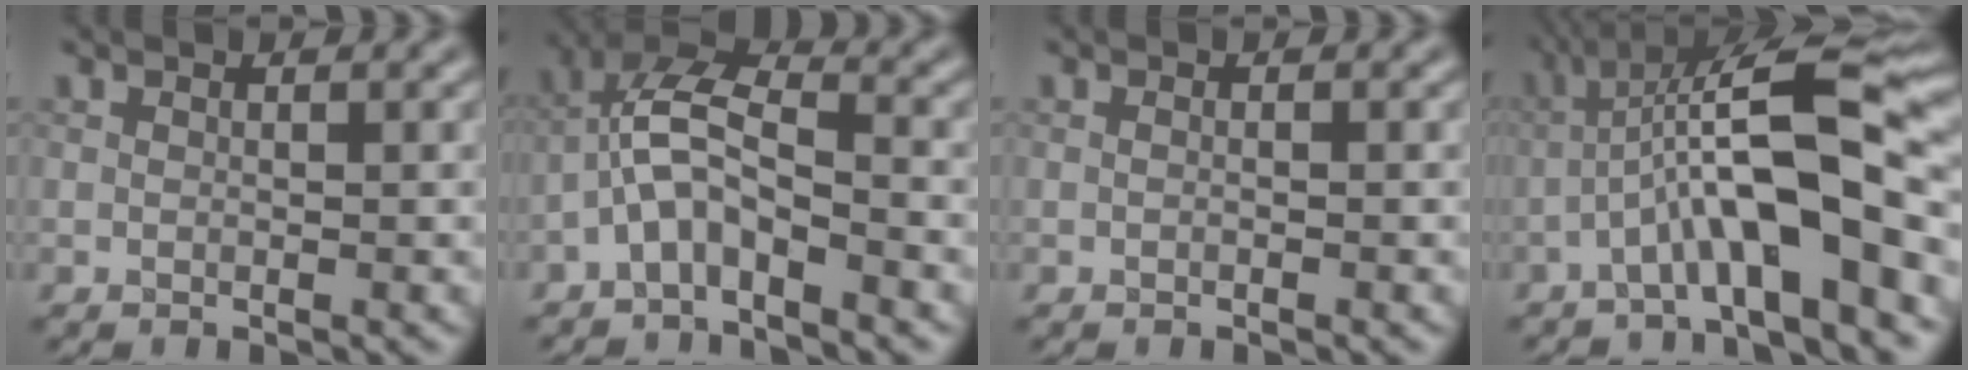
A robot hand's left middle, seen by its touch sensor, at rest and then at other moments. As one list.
[{"total": 5.1, "force": [-2.3, 1.9, 4.1], "torque": [-0.084, 0.019, -0.051]}, {"total": 0.0}, {"total": 10.6, "force": [-3.0, 2.0, 10.0], "torque": [-0.159, 0.034, -0.053]}]